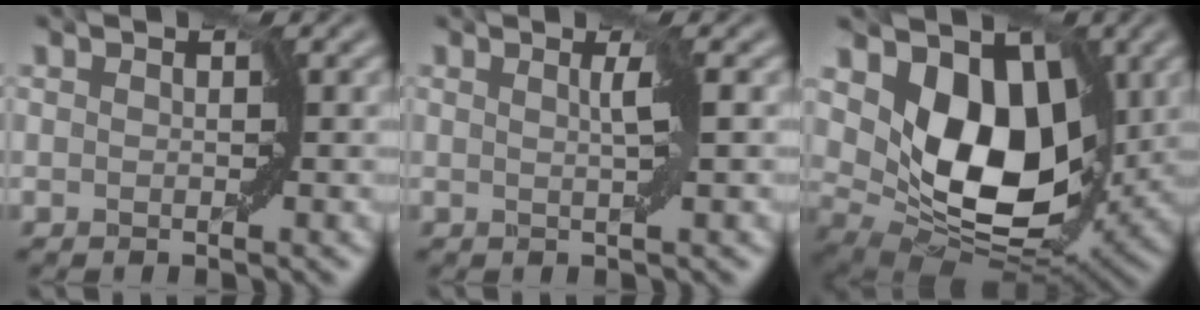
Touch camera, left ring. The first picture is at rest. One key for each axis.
{"total": 1.1, "fx": 0.4, "fy": -0.6, "fz": 0.8, "tx": -0.027, "ty": 0.001, "tz": 0.010}
{"total": 9.7, "fx": 2.6, "fy": 6.7, "fz": 6.6, "tx": -0.119, "ty": -0.027, "tz": 0.048}